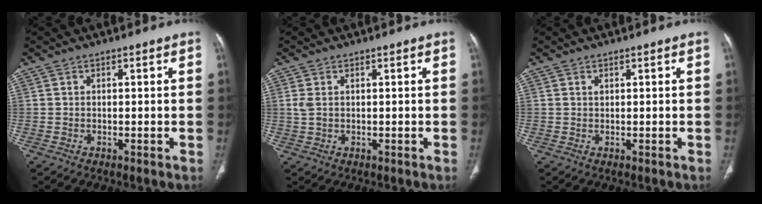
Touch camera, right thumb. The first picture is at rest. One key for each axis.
{"total": 2.2, "fx": 0.4, "fy": 1.3, "fz": 1.8, "tx": -0.056, "ty": 0.009, "tz": 0.014}
{"total": 0.6, "fx": 0.3, "fy": 0.4, "fz": 0.4, "tx": -0.009, "ty": 0.003, "tz": 0.007}